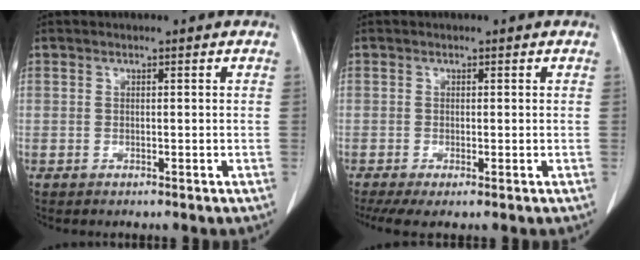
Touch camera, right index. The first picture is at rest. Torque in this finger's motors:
{"motor_torque": [-0.01, 0.02, 0.01, 0.01]}